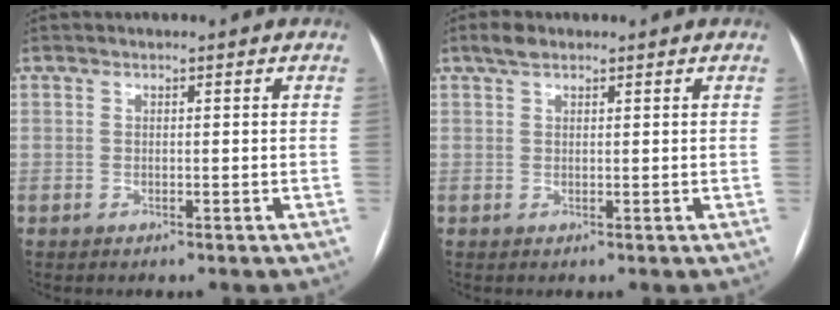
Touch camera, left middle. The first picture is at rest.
{"total": 2.2, "force": [1.6, 0.9, 1.2], "torque": [-0.026, 0.014, 0.030]}